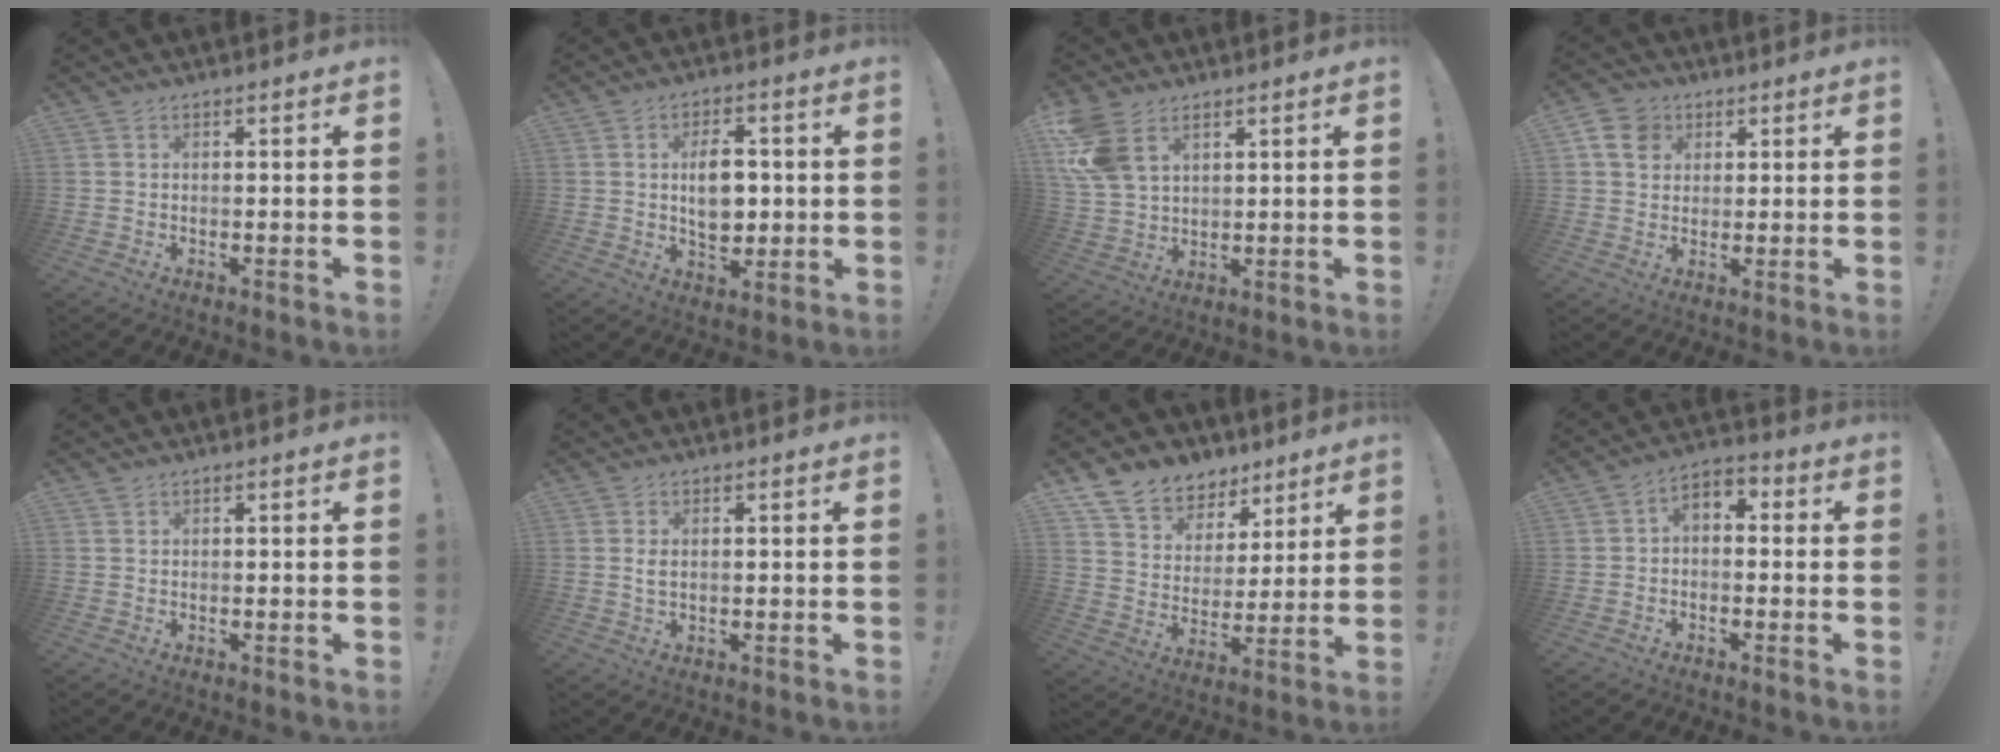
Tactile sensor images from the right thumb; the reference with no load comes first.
{"total": 9.6, "force": [0.6, 6.5, 7.0], "torque": [-0.111, 0.002, 0.008]}
{"total": 10.4, "force": [5.3, 6.7, 6.0], "torque": [-0.114, -0.018, 0.106]}
{"total": 8.6, "force": [3.6, 7.1, 3.3], "torque": [-0.053, -0.009, 0.074]}
{"total": 0.6, "force": [0.5, 0.3, 0.1], "torque": [-0.003, 0.001, 0.011]}
{"total": 2.0, "force": [0.3, 1.0, 1.7], "torque": [-0.030, 0.001, 0.003]}
{"total": 10.2, "force": [7.6, 6.4, 2.0], "torque": [-0.039, -0.062, 0.147]}
{"total": 4.4, "force": [-2.1, 3.0, 2.5], "torque": [-0.047, 0.018, -0.037]}